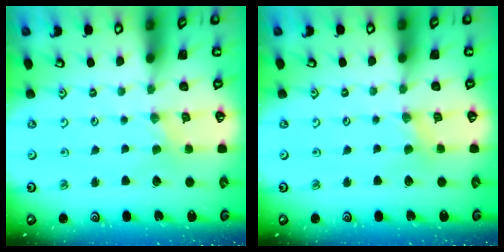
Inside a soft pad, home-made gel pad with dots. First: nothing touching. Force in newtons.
{"total": 1.8, "press": 1.7, "slide": 0.5}